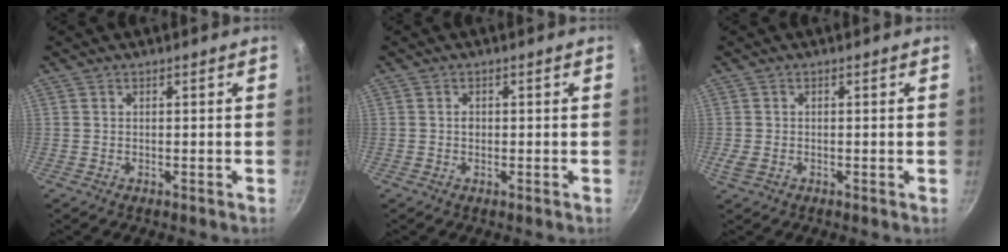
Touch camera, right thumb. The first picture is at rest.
{"total": 1.0, "force": [0.0, 0.9, 0.6], "torque": [-0.007, 0.001, 0.000]}
{"total": 1.8, "force": [-0.5, 1.1, 1.3], "torque": [-0.029, 0.000, -0.008]}